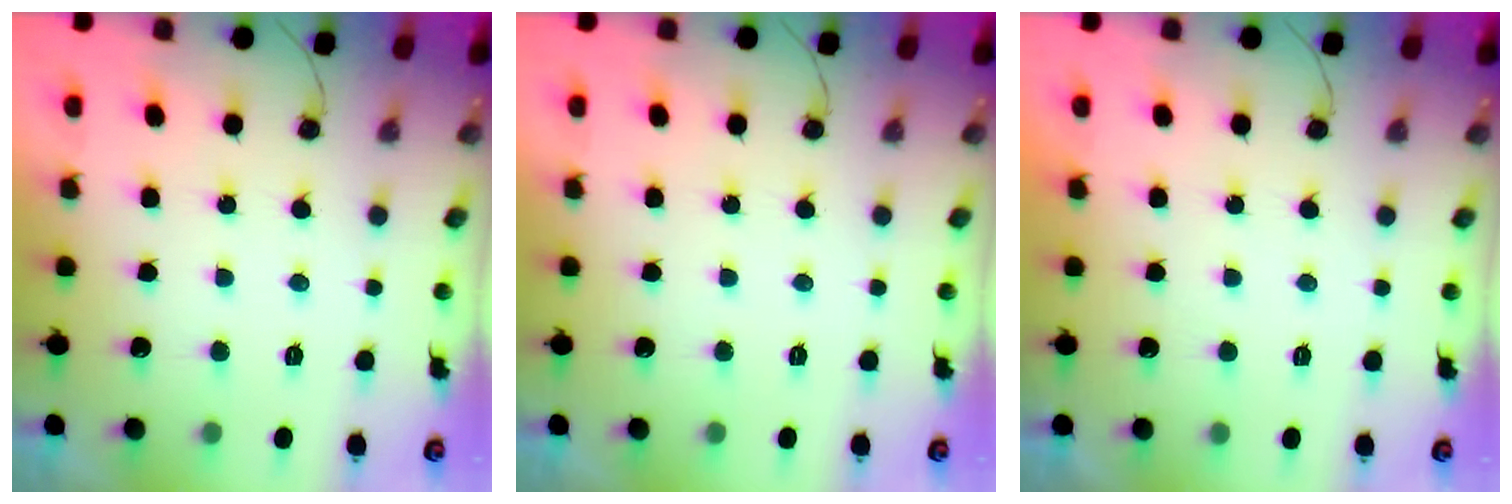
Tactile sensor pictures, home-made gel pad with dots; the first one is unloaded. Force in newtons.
{"total": 0.0}
{"total": 1.9, "press": 1.9, "slide": 0.1}